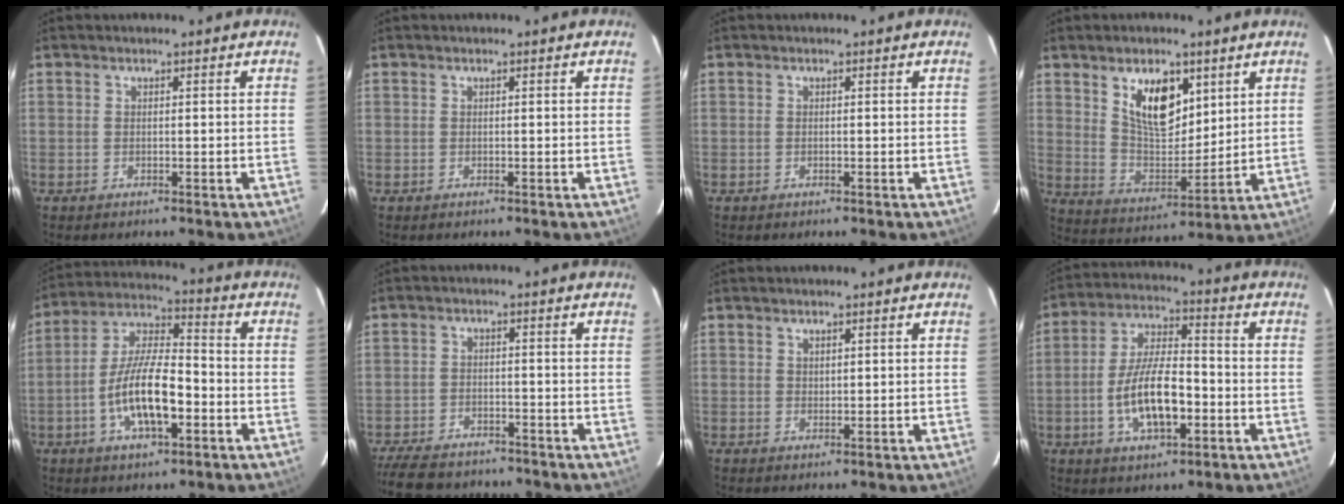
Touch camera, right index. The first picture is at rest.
{"total": 0.0}
{"total": 0.0}
{"total": 12.0, "force": [5.8, 6.1, 8.5], "torque": [-0.140, -0.002, 0.118]}
{"total": 13.4, "force": [-4.3, 4.6, 11.9], "torque": [-0.238, 0.003, -0.078]}
{"total": 12.9, "force": [-10.7, 5.1, 5.1], "torque": [-0.132, -0.011, -0.170]}
{"total": 1.1, "force": [0.8, 0.6, 0.3], "torque": [-0.002, 0.002, 0.014]}
{"total": 12.6, "force": [-3.6, 5.0, 11.0], "torque": [-0.218, 0.004, -0.058]}